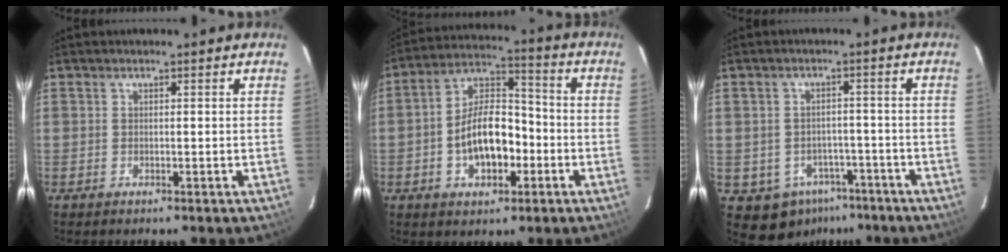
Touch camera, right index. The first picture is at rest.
{"total": 11.9, "force": [-3.3, 6.5, 9.3], "torque": [-0.175, 0.025, -0.048]}
{"total": 7.5, "force": [-4.3, 5.9, 1.7], "torque": [-0.040, 0.021, -0.038]}